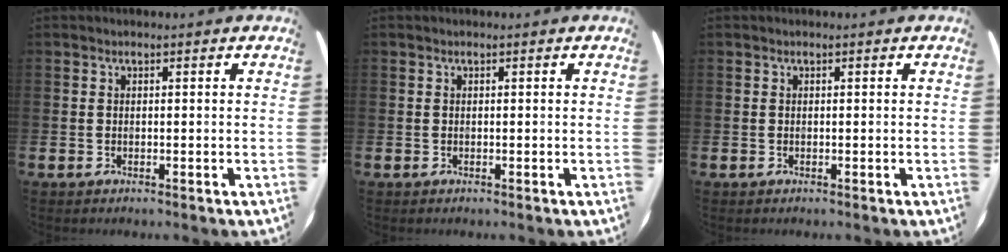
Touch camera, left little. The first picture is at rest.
{"total": 0.0}
{"total": 0.0}